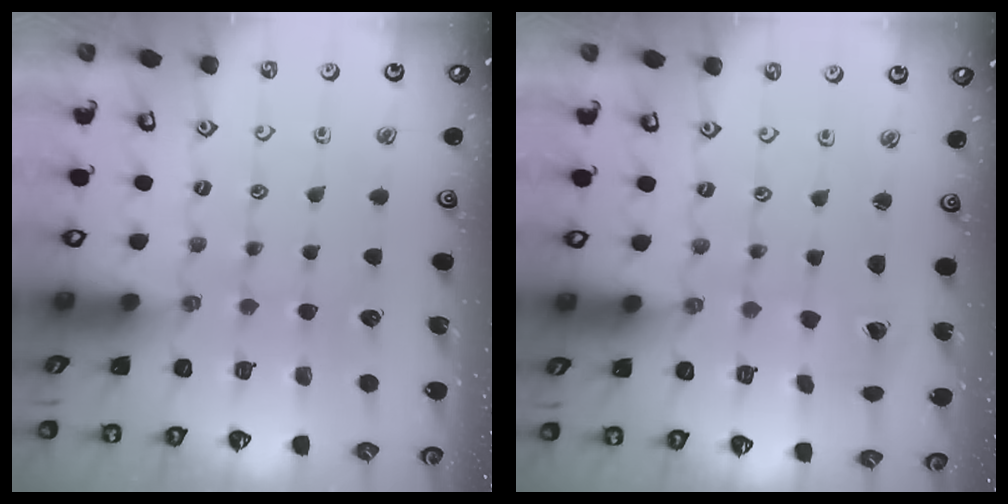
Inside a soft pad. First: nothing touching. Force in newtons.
{"total": 2.4, "press": 2.4, "slide": 0.2}